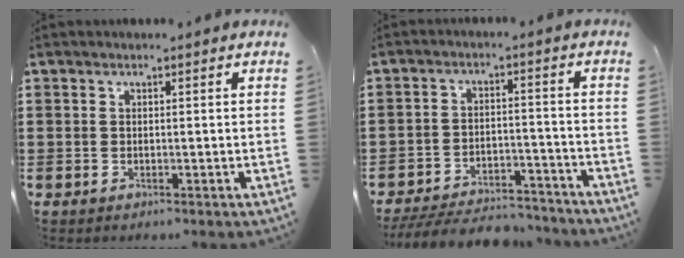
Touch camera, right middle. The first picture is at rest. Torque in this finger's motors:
{"motor_torque": [1.48, -0.66, 0.48, 0.12]}